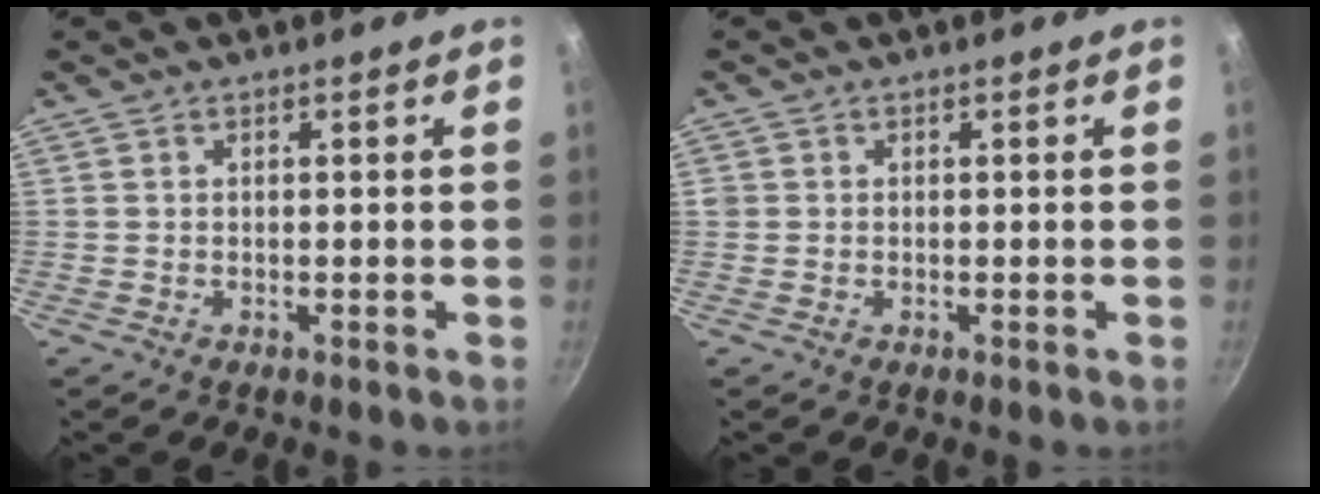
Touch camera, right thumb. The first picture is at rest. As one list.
[{"total": 0.8, "force": [0.1, 0.7, 0.1], "torque": [0.000, 0.002, -0.001]}]